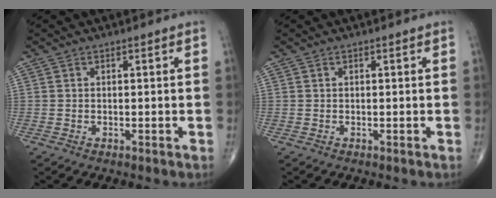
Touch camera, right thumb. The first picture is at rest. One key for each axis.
{"total": 0.0}